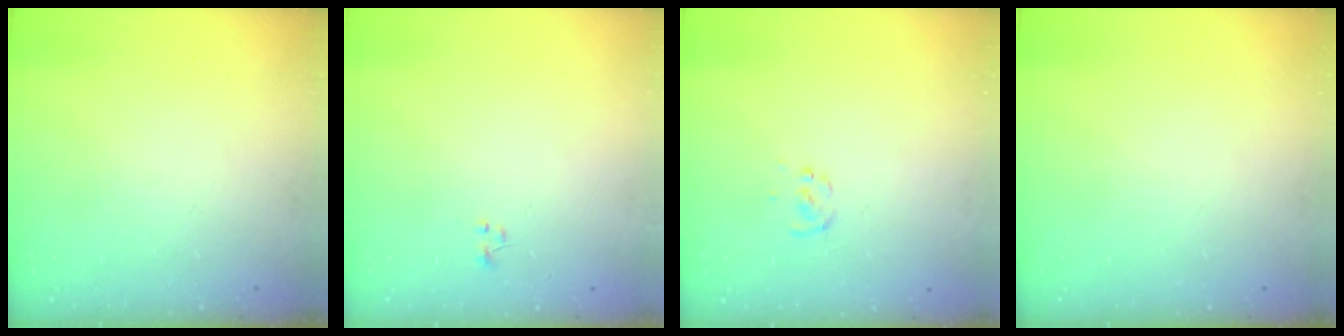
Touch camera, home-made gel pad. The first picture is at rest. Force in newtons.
{"total": 0.0}
{"total": 1.2, "press": 1.2, "slide": 0.3}
{"total": 0.0}